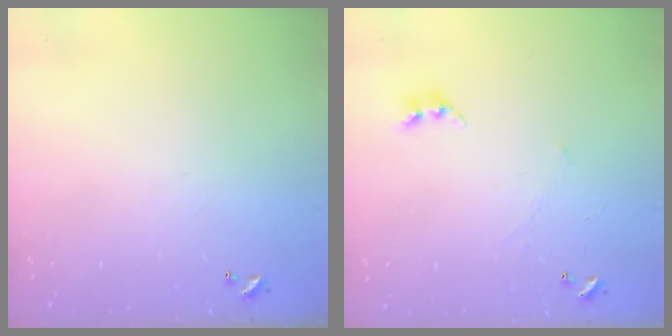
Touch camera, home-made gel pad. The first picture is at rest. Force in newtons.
{"total": 0.9, "press": 0.8, "slide": 0.5}